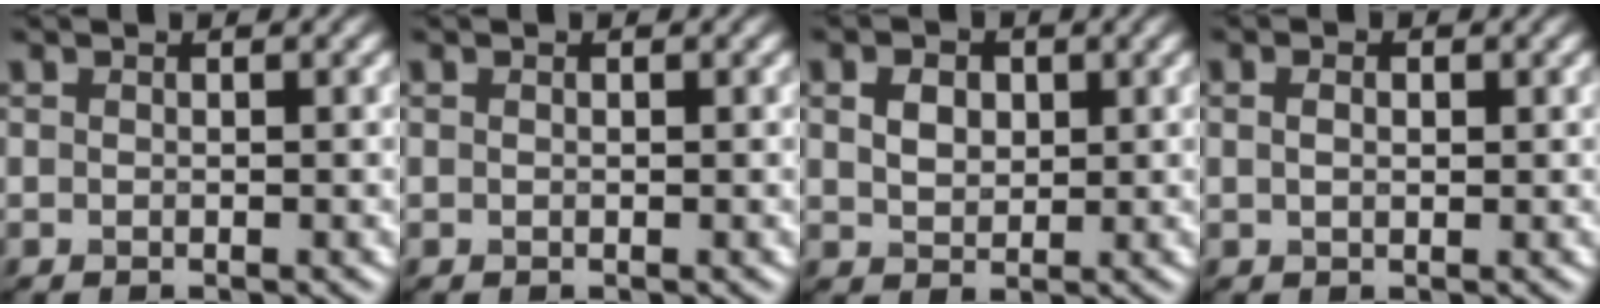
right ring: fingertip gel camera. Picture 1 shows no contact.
{"total": 0.0}
{"total": 2.5, "force": [0.8, 1.8, 1.5], "torque": [-0.032, 0.001, 0.014]}
{"total": 1.8, "force": [0.6, 1.2, 1.3], "torque": [-0.022, 0.006, -0.001]}